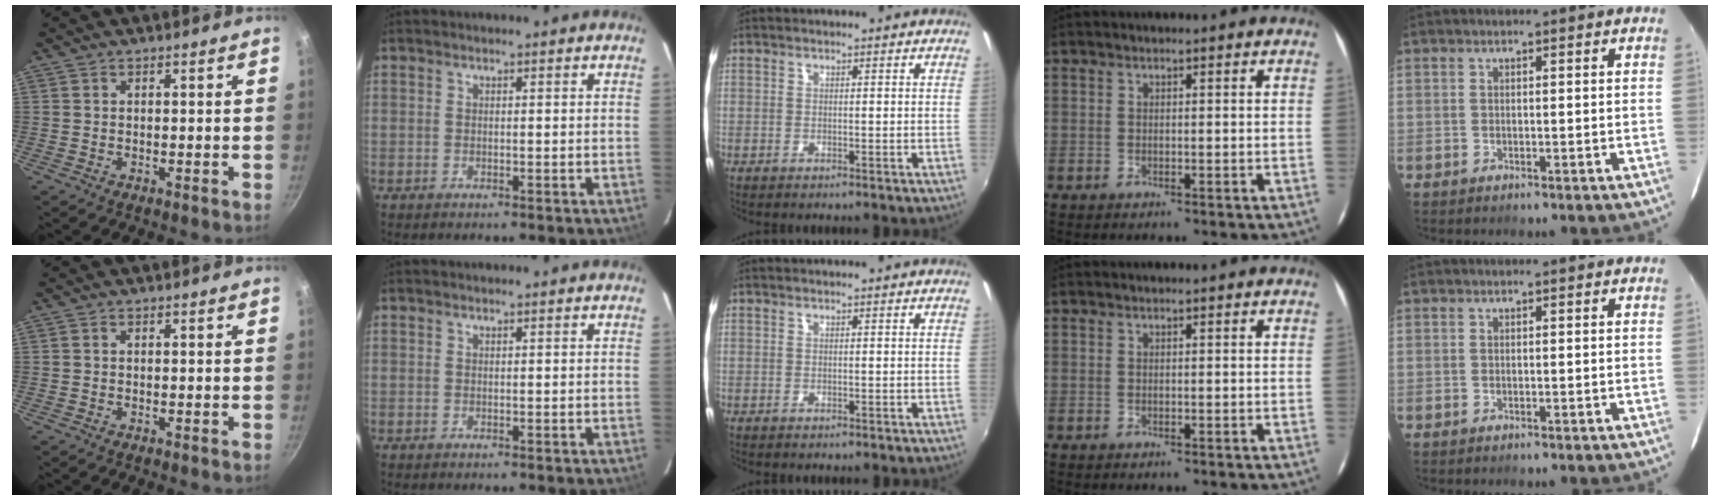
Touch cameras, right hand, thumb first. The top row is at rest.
{}